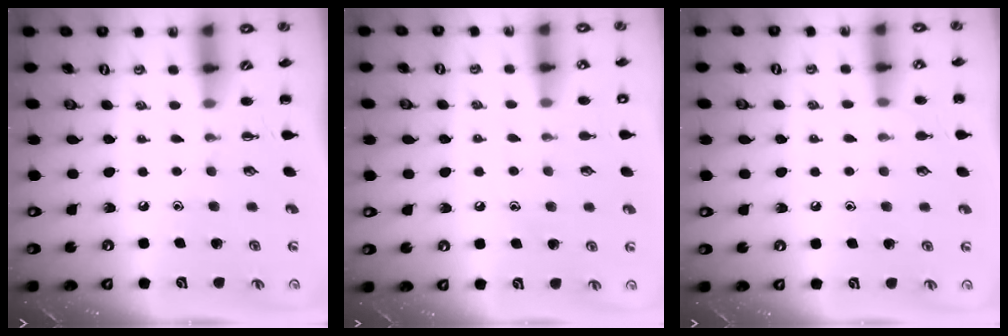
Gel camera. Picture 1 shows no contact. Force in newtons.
{"total": 7.8, "press": 7.6, "slide": 1.9}
{"total": 6.9, "press": 6.6, "slide": 1.8}